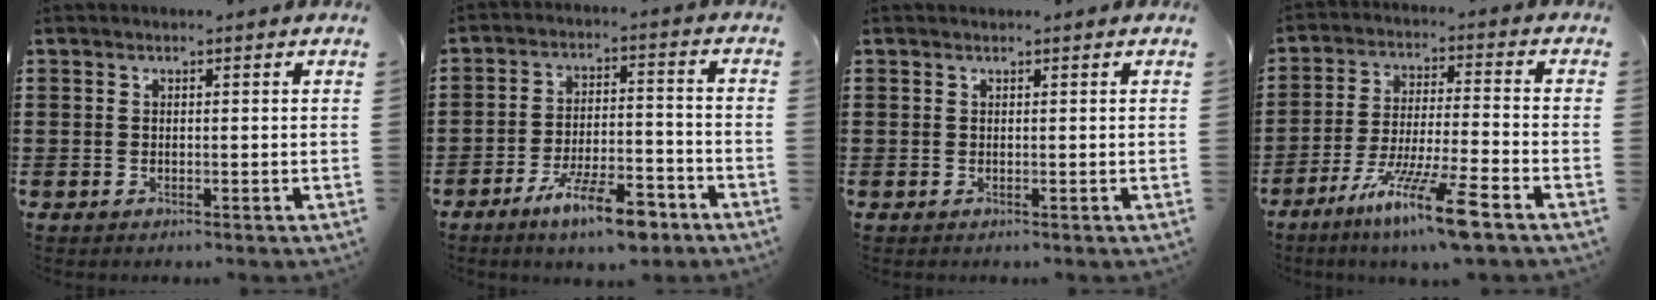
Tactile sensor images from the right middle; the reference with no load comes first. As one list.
[{"total": 9.6, "force": [-6.9, 2.3, 6.3], "torque": [-0.112, 0.012, -0.127]}, {"total": 0.0}, {"total": 11.7, "force": [-7.9, 0.5, 8.6], "torque": [-0.165, -0.003, -0.151]}]